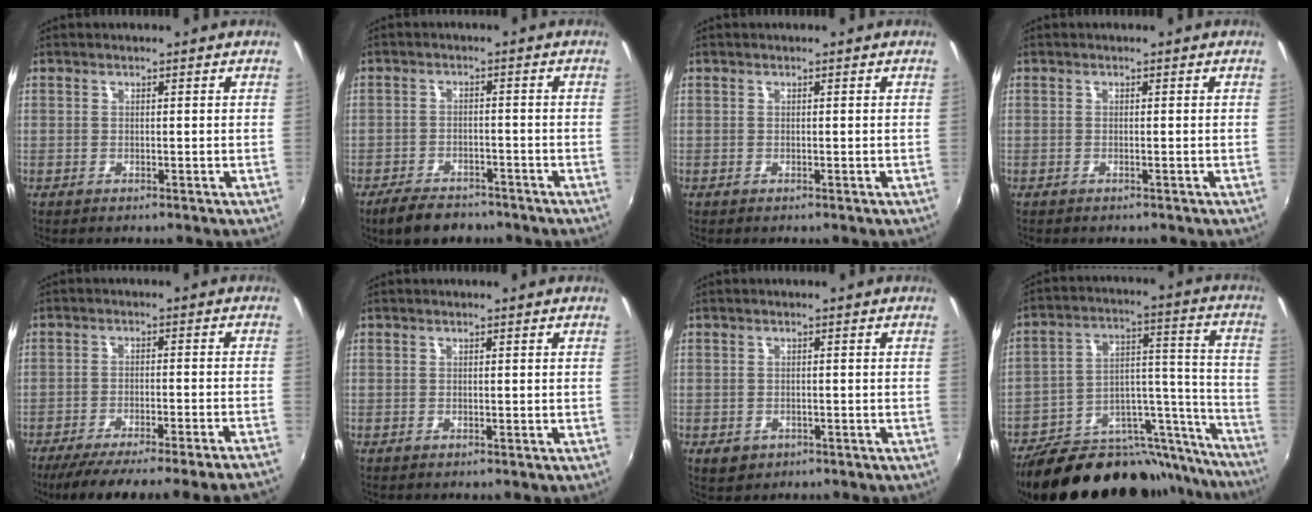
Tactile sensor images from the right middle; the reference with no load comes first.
{"total": 6.5, "force": [-5.2, 2.9, 2.7], "torque": [-0.070, 0.003, -0.081]}
{"total": 0.0}
{"total": 0.7, "force": [0.4, -0.5, -0.2], "torque": [0.011, 0.002, 0.006]}
{"total": 17.6, "force": [-15.7, -2.0, 7.7], "torque": [-0.123, -0.036, -0.220]}
{"total": 0.0}
{"total": 2.0, "force": [-0.5, 1.7, 0.9], "torque": [-0.017, -0.004, 0.000]}
{"total": 28.2, "force": [-23.1, 10.5, 12.2], "torque": [-0.157, 0.052, -0.320]}